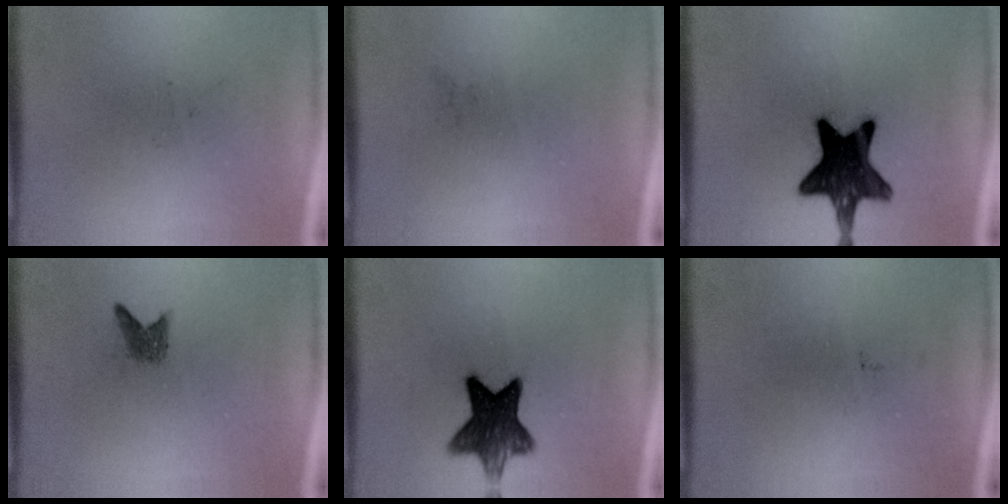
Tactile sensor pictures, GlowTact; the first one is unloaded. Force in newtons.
{"total": 0.0}
{"total": 15.1}
{"total": 1.7}
{"total": 10.2}
{"total": 0.0}